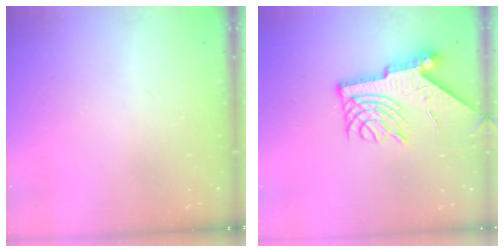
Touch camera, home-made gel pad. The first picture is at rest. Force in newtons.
{"total": 9.5, "press": 9.4, "slide": 0.9}